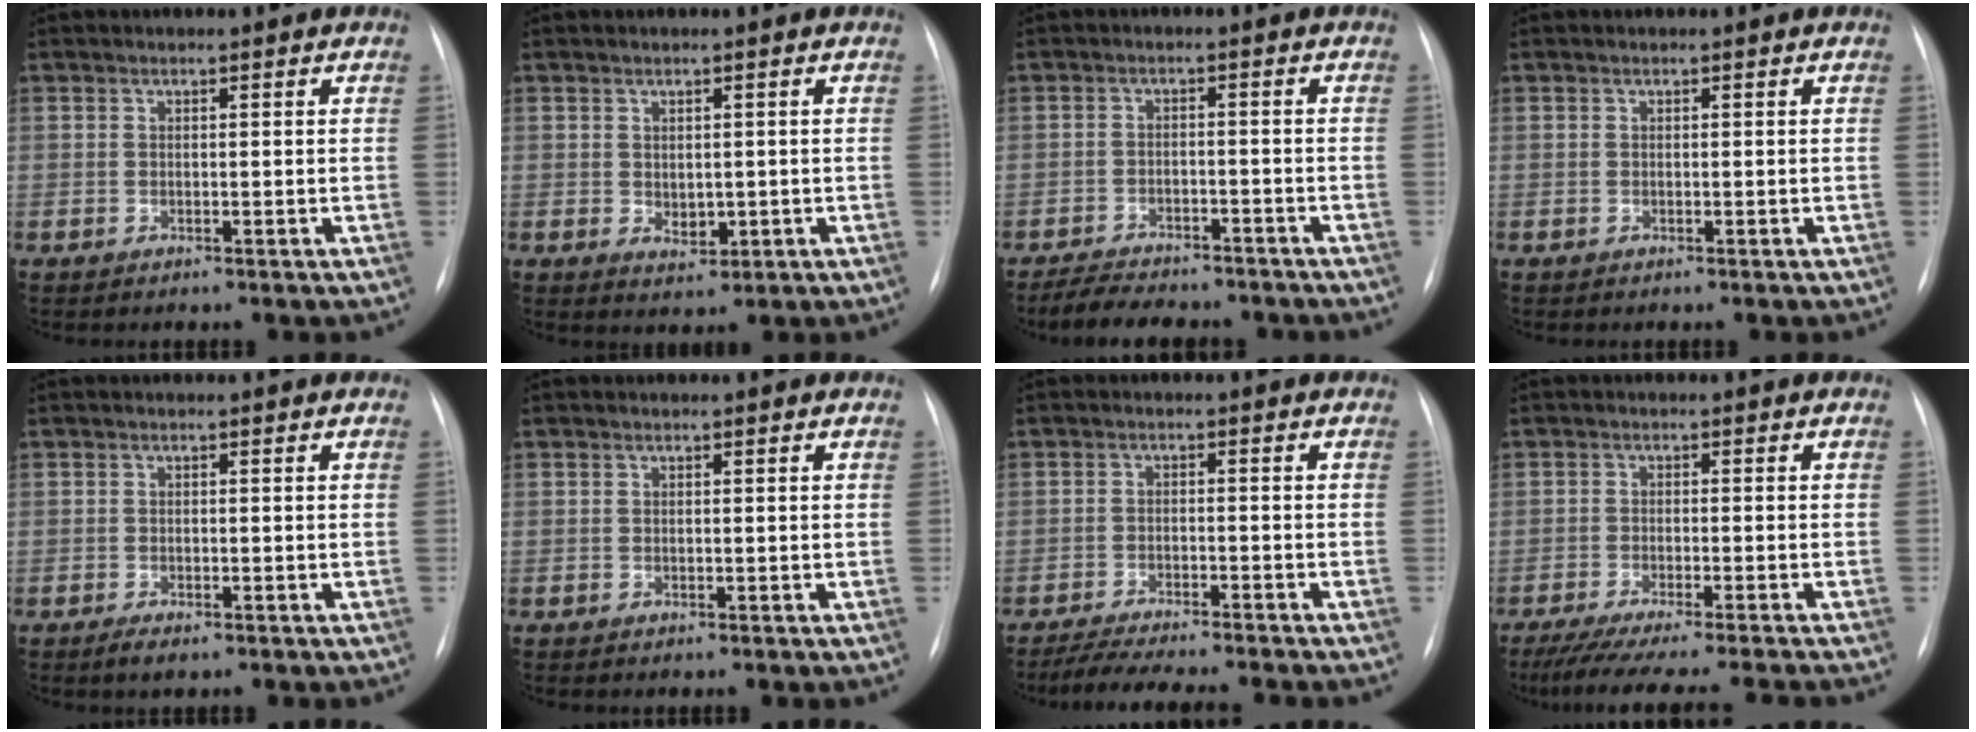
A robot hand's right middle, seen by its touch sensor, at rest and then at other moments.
{"total": 2.6, "force": [-0.2, 1.7, 1.9], "torque": [-0.027, -0.004, 0.006]}
{"total": 10.0, "force": [-9.0, 1.6, 4.2], "torque": [-0.065, -0.010, -0.133]}
{"total": 0.0}
{"total": 1.7, "force": [-1.1, 0.6, 1.2], "torque": [-0.022, -0.002, -0.014]}
{"total": 0.0}
{"total": 10.6, "force": [-9.4, 0.5, 4.7], "torque": [-0.065, -0.012, -0.142]}
{"total": 16.1, "force": [-14.4, -0.6, 7.2], "torque": [-0.107, -0.043, -0.208]}